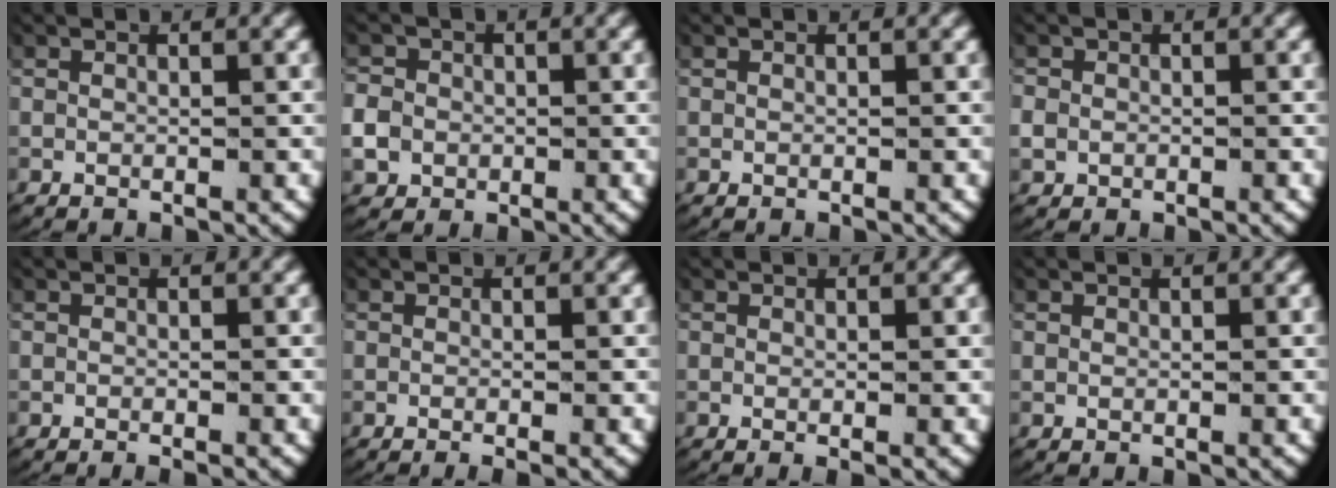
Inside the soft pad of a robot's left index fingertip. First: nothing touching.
{"total": 3.7, "force": [-0.6, 3.5, 1.2], "torque": [-0.039, -0.006, -0.013]}
{"total": 0.0}
{"total": 1.7, "force": [-0.4, 1.5, 0.5], "torque": [-0.028, -0.006, -0.005]}
{"total": 0.9, "force": [-0.7, 0.1, 0.4], "torque": [-0.004, 0.003, -0.015]}
{"total": 1.1, "force": [-0.8, 0.1, 0.8], "torque": [-0.009, 0.000, -0.014]}
{"total": 0.7, "force": [-0.2, 0.0, 0.7], "torque": [-0.013, -0.005, -0.002]}
{"total": 0.0}